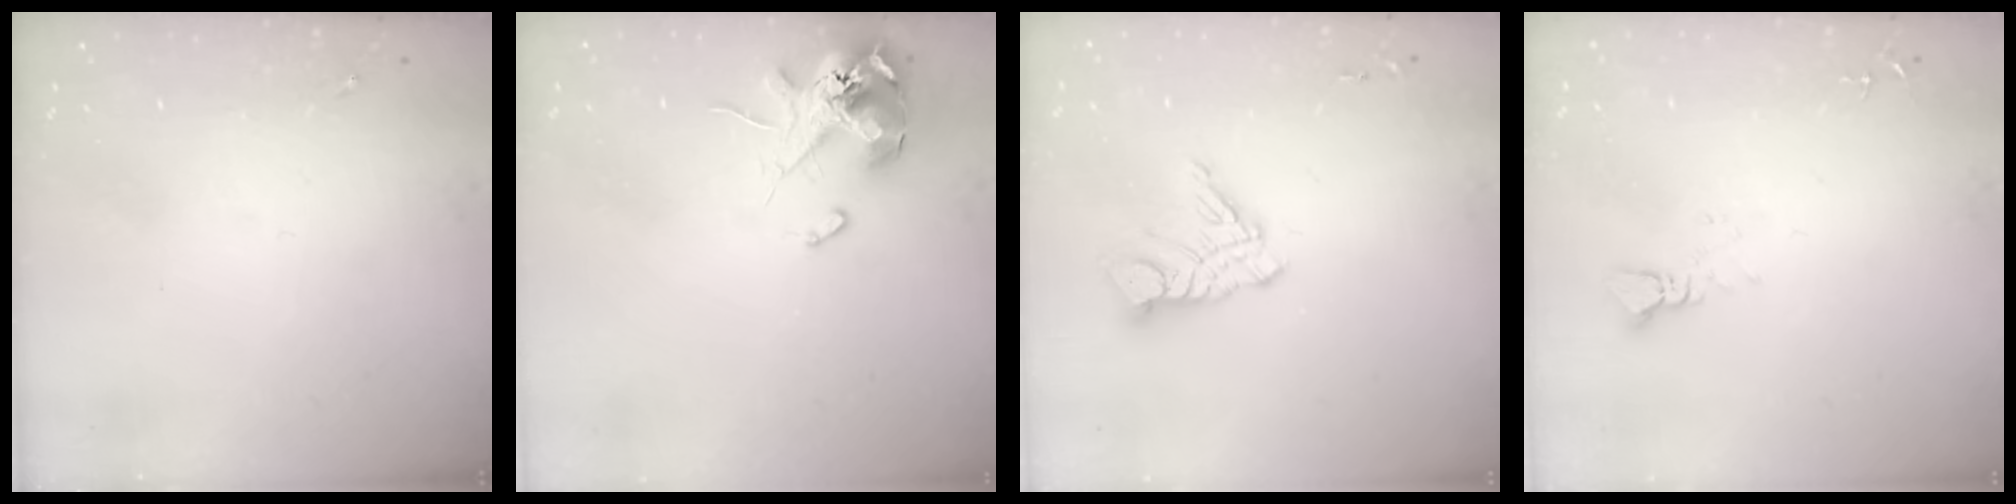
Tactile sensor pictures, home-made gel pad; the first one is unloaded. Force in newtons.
{"total": 12.4, "press": 12.3, "slide": 1.8}
{"total": 11.0, "press": 10.9, "slide": 1.0}
{"total": 2.4, "press": 2.4, "slide": 0.1}